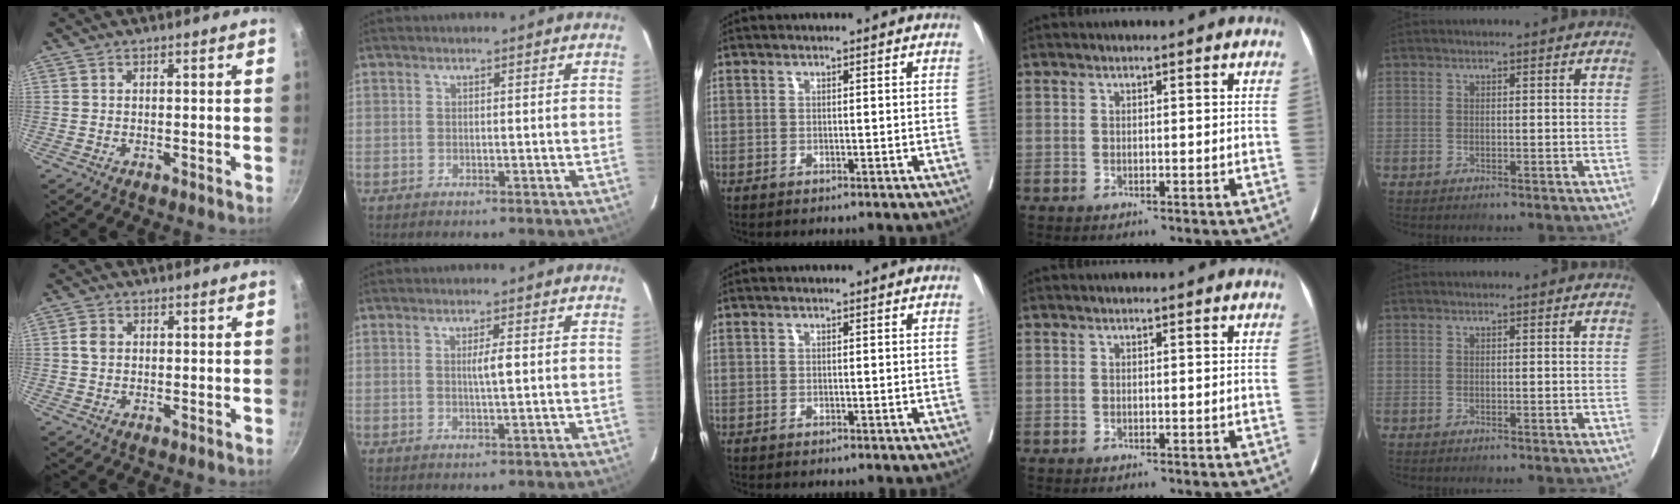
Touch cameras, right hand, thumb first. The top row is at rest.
{"thumb": {"total": 2.5, "force": [0.3, 2.0, 1.5], "torque": [-0.026, 0.003, 0.003]}, "index": {"total": 2.2, "force": [0.2, 0.0, 2.2], "torque": [-0.039, 0.000, 0.003]}}